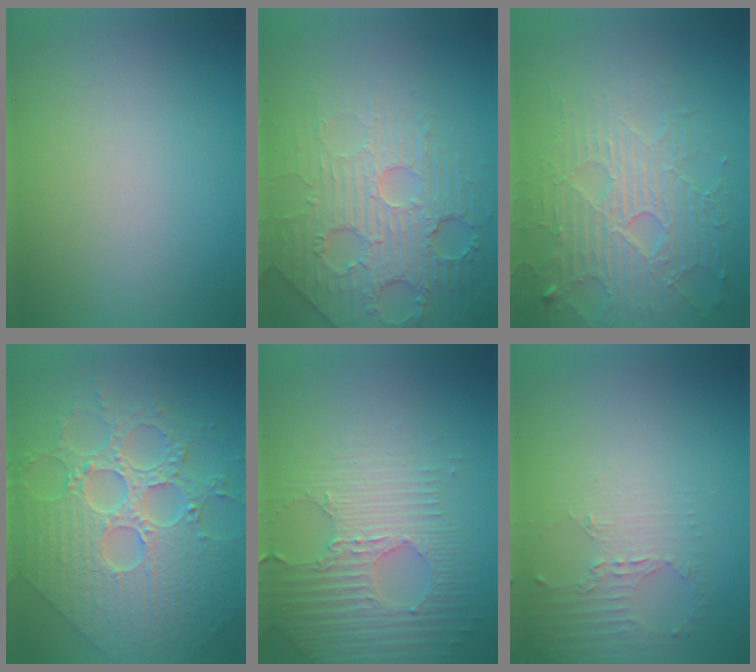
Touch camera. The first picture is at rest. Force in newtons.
{"total": 5.3, "press": 4.8, "slide": 2.2}
{"total": 5.3, "press": 4.9, "slide": 2.2}
{"total": 9.4, "press": 7.1, "slide": 6.3}
{"total": 4.5, "press": 4.1, "slide": 1.8}
{"total": 2.2, "press": 1.7, "slide": 1.5}